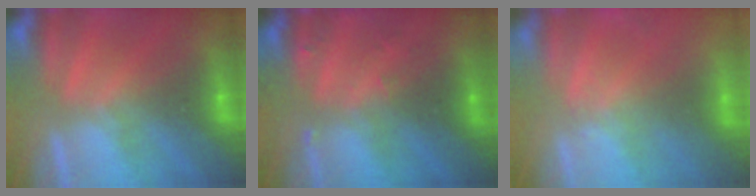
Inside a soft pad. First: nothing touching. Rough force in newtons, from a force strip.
{"total": 2.9}
{"total": 2.6}